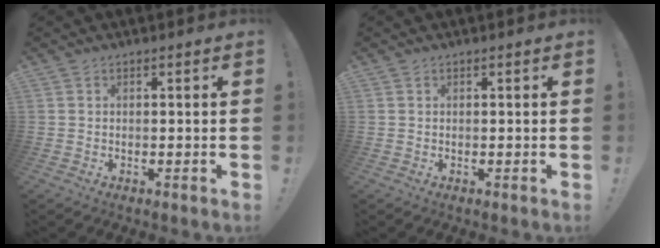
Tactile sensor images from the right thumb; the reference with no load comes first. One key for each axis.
{"total": 0.0}